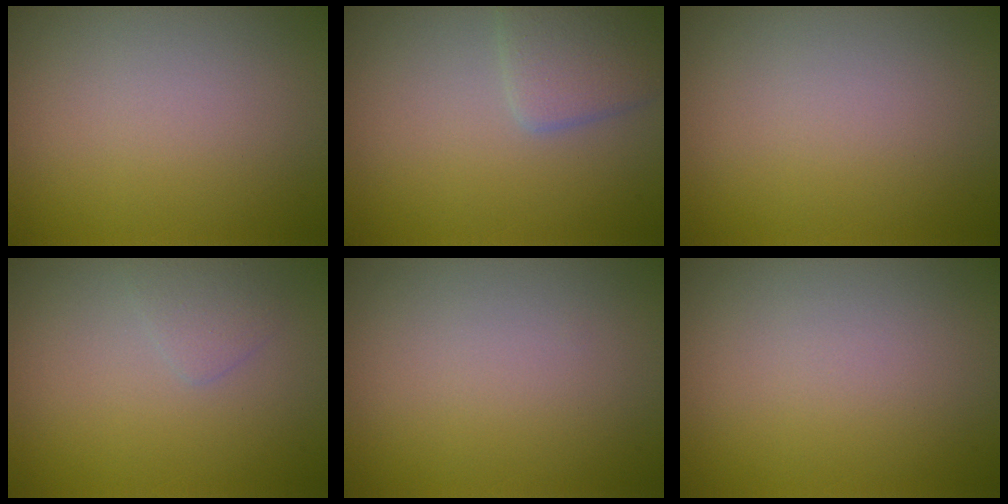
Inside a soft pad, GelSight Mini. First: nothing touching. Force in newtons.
{"total": 2.9, "press": 2.9, "slide": 0.2}
{"total": 0.0}
{"total": 1.2, "press": 1.2, "slide": 0.1}
{"total": 0.0}
{"total": 0.0}